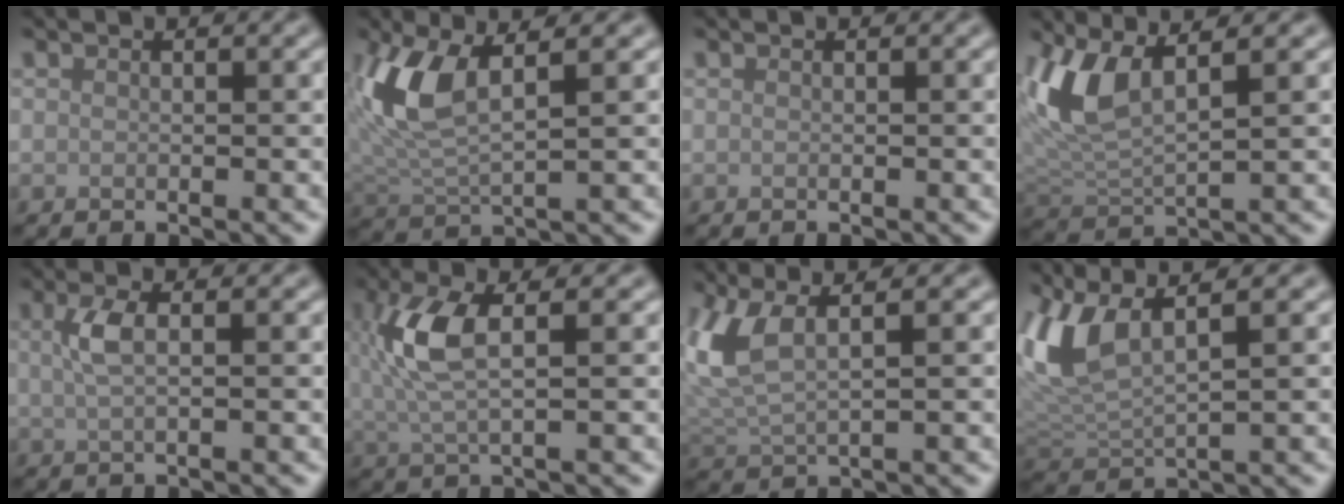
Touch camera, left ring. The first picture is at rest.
{"total": 6.1, "force": [2.1, 2.4, 5.2], "torque": [-0.127, -0.001, 0.044]}
{"total": 0.0}
{"total": 5.4, "force": [2.5, 1.9, 4.5], "torque": [-0.110, -0.002, 0.051]}
{"total": 2.4, "force": [0.5, 0.7, 2.2], "torque": [-0.046, 0.004, 0.010]}
{"total": 5.1, "force": [0.9, 1.7, 4.7], "torque": [-0.112, 0.005, 0.016]}
{"total": 4.8, "force": [2.2, 1.5, 4.0], "torque": [-0.105, 0.003, 0.047]}
{"total": 6.6, "force": [3.2, 2.2, 5.4], "torque": [-0.131, 0.010, 0.064]}